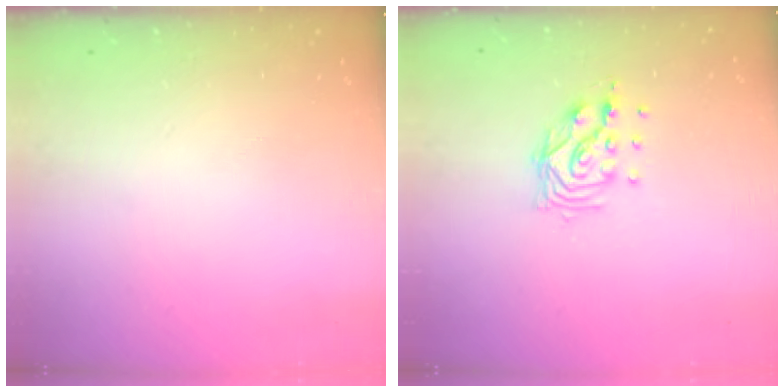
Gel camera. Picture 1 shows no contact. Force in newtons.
{"total": 9.8, "press": 9.8, "slide": 0.7}